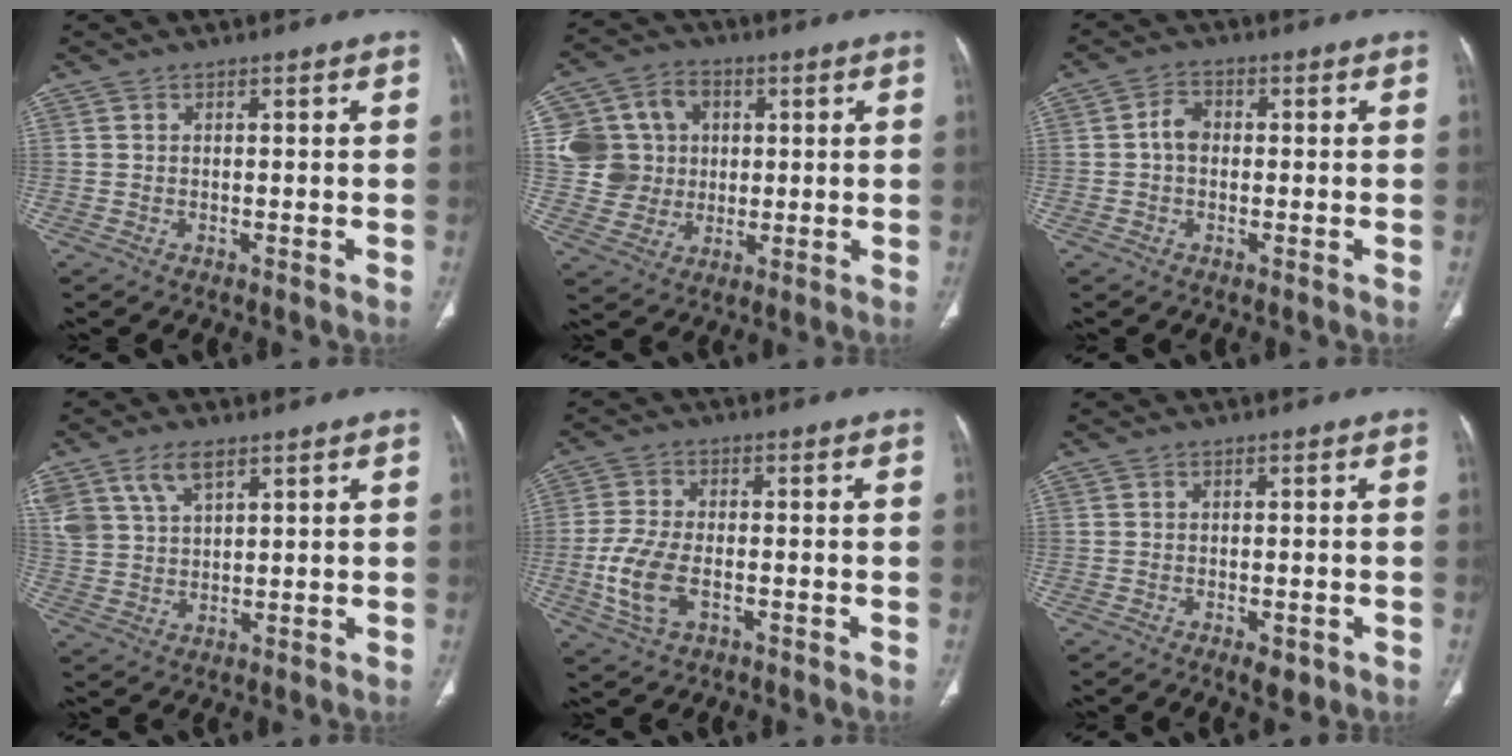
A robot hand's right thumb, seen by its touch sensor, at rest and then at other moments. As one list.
[{"total": 12.4, "force": [2.1, 11.5, 4.3], "torque": [-0.056, 0.014, 0.042]}, {"total": 3.3, "force": [-0.2, 2.5, 2.2], "torque": [-0.033, 0.013, -0.010]}, {"total": 8.3, "force": [4.9, 4.4, 5.1], "torque": [-0.098, -0.009, 0.105]}, {"total": 8.6, "force": [-2.3, 4.8, 6.8], "torque": [-0.151, 0.005, -0.043]}, {"total": 3.0, "force": [-1.4, 1.4, 2.3], "torque": [-0.030, 0.002, -0.013]}]